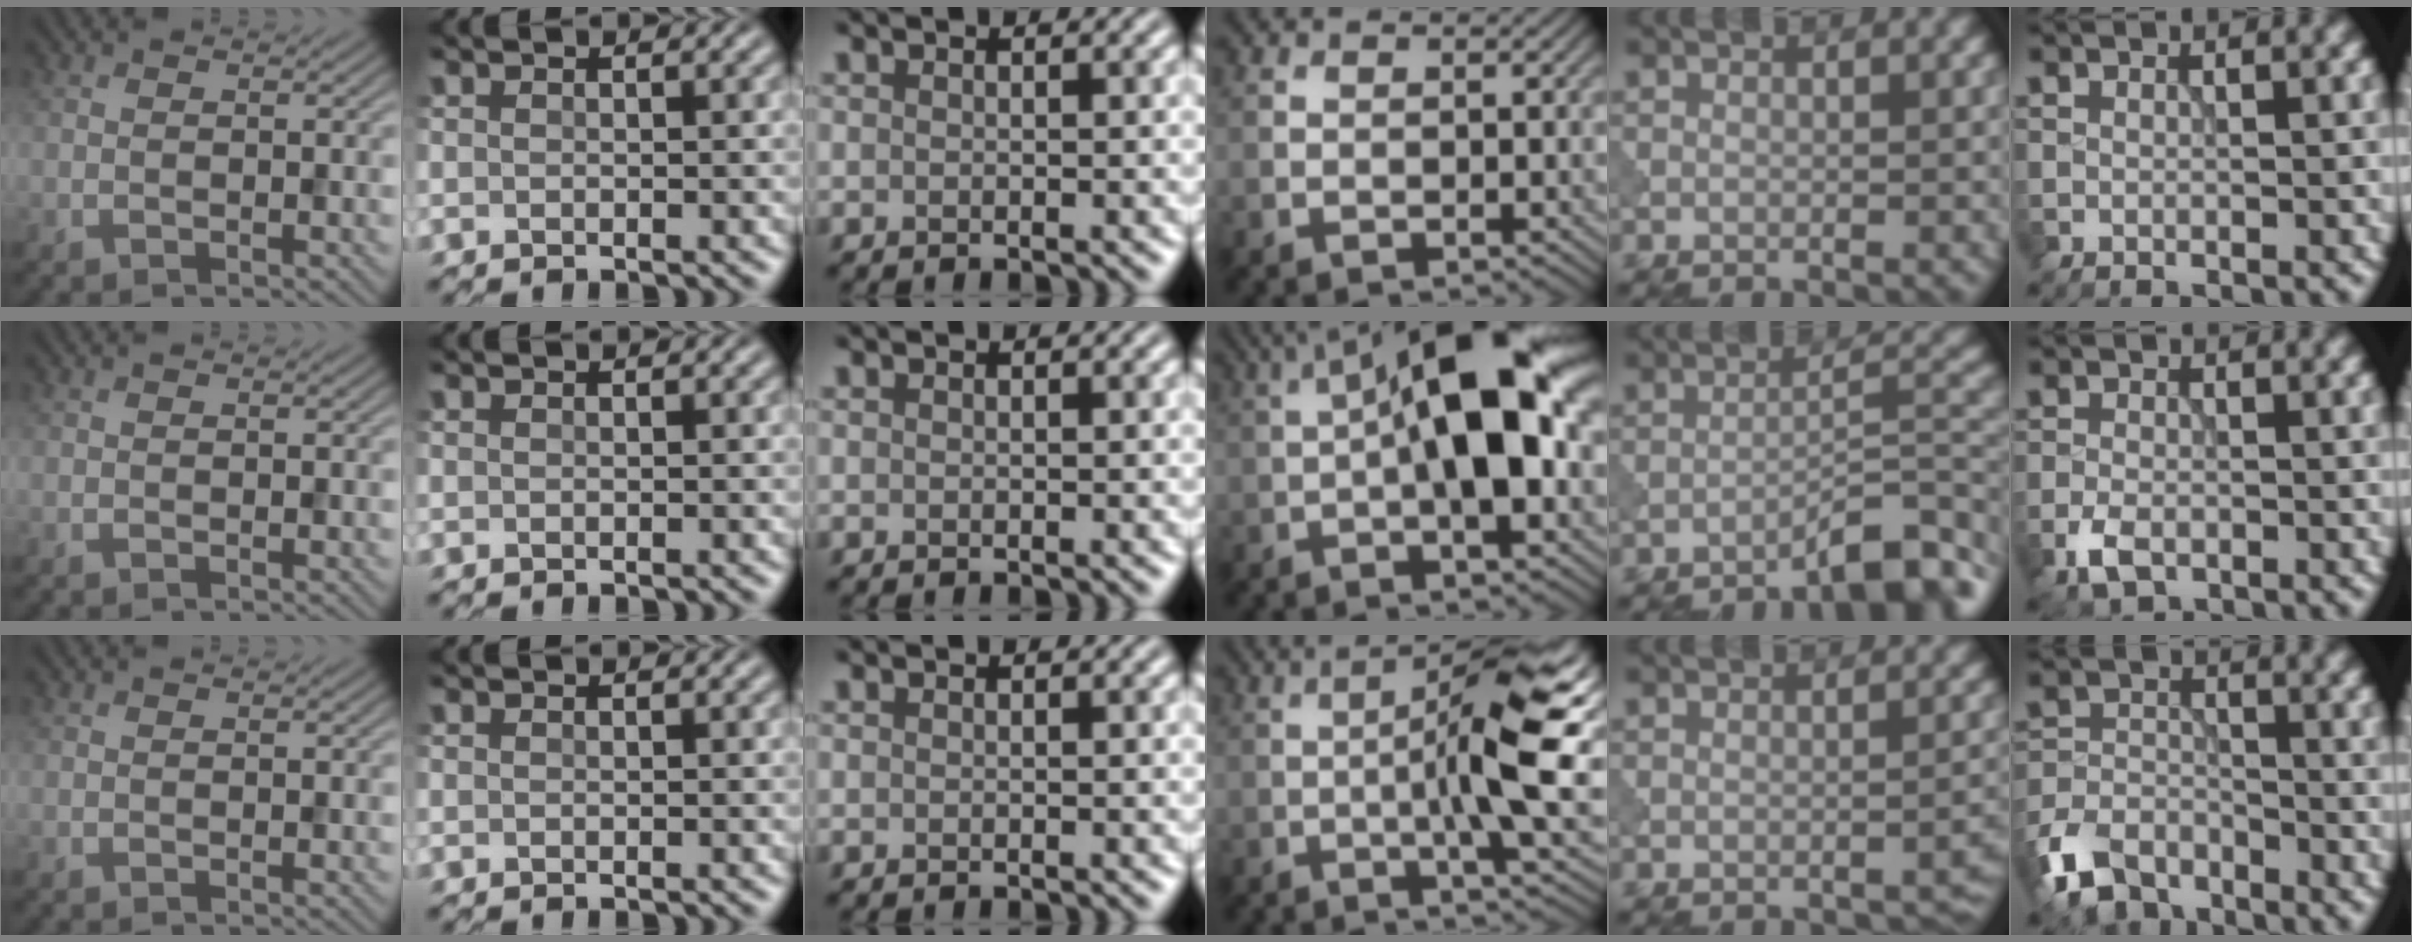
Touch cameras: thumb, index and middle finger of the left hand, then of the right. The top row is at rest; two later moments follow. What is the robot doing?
{"motion": "shake", "object": "bell"}